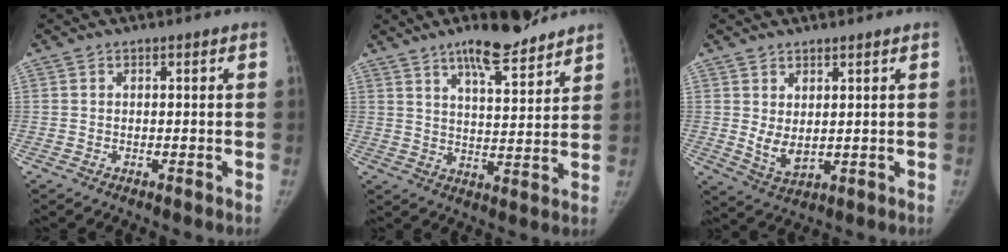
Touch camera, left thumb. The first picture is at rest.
{"total": 11.5, "force": [8.6, 2.8, 7.0], "torque": [-0.092, -0.052, 0.139]}
{"total": 4.9, "force": [1.4, 2.5, 3.9], "torque": [-0.064, -0.020, 0.037]}